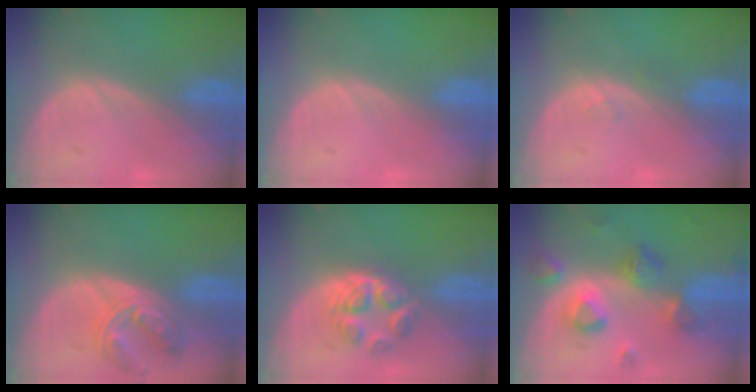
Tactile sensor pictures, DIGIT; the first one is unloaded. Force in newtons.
{"total": 0.0}
{"total": 0.7, "press": 0.7, "slide": 0.1}
{"total": 7.6, "press": 6.6, "slide": 3.7}
{"total": 5.6, "press": 5.0, "slide": 2.5}
{"total": 7.9, "press": 7.7, "slide": 2.0}